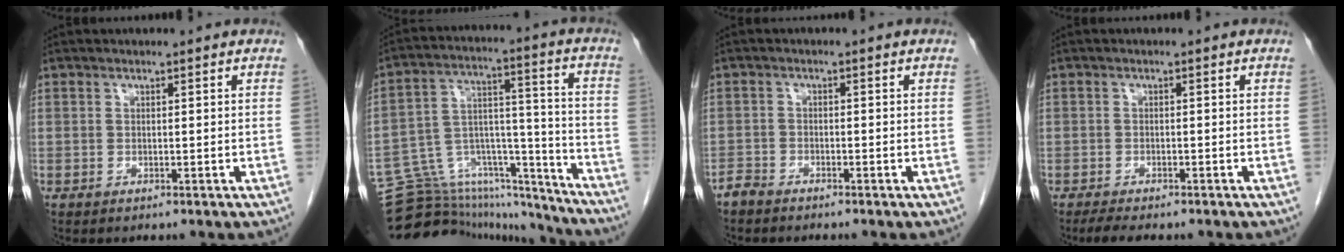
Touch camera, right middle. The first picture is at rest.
{"total": 19.2, "force": [-18.4, 4.9, 3.0], "torque": [-0.062, 0.072, -0.276]}
{"total": 2.0, "force": [-1.9, 0.5, 0.3], "torque": [-0.006, -0.002, -0.034]}
{"total": 3.5, "force": [-2.9, 1.0, 1.7], "torque": [-0.032, -0.009, -0.043]}